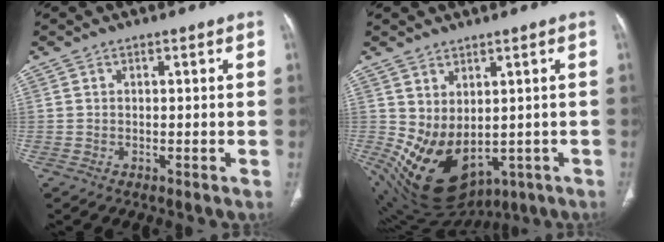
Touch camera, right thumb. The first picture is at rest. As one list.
[{"total": 13.7, "force": [-1.5, 9.1, 10.1], "torque": [-0.164, -0.010, 0.015]}]